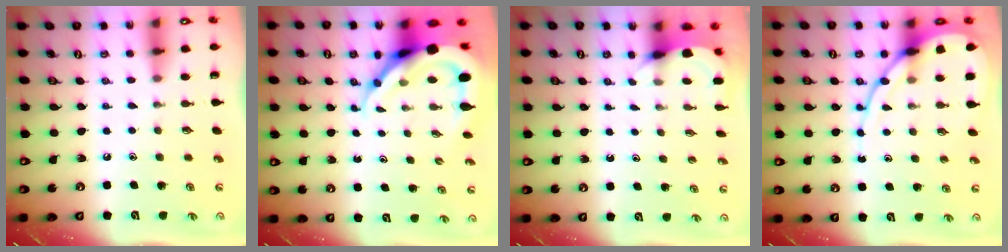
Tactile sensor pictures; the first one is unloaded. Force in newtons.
{"total": 11.8, "press": 11.7, "slide": 1.2}
{"total": 5.2, "press": 5.2, "slide": 0.1}
{"total": 10.2, "press": 10.2, "slide": 1.0}